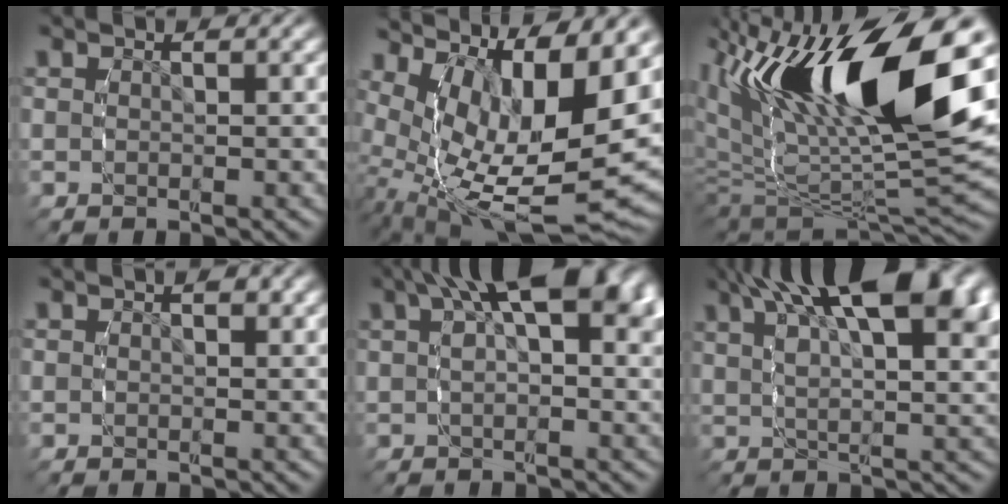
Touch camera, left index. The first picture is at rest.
{"total": 15.6, "force": [-1.9, 9.0, 12.6], "torque": [-0.222, -0.045, -0.008]}
{"total": 17.8, "force": [0.9, 9.8, 14.8], "torque": [-0.278, -0.018, 0.028]}
{"total": 0.7, "force": [0.1, 0.4, 0.5], "torque": [-0.009, -0.005, 0.004]}
{"total": 9.6, "force": [3.8, 4.0, 7.8], "torque": [-0.098, 0.023, 0.045]}
{"total": 12.5, "force": [5.6, 4.8, 10.1], "torque": [-0.148, 0.019, 0.081]}